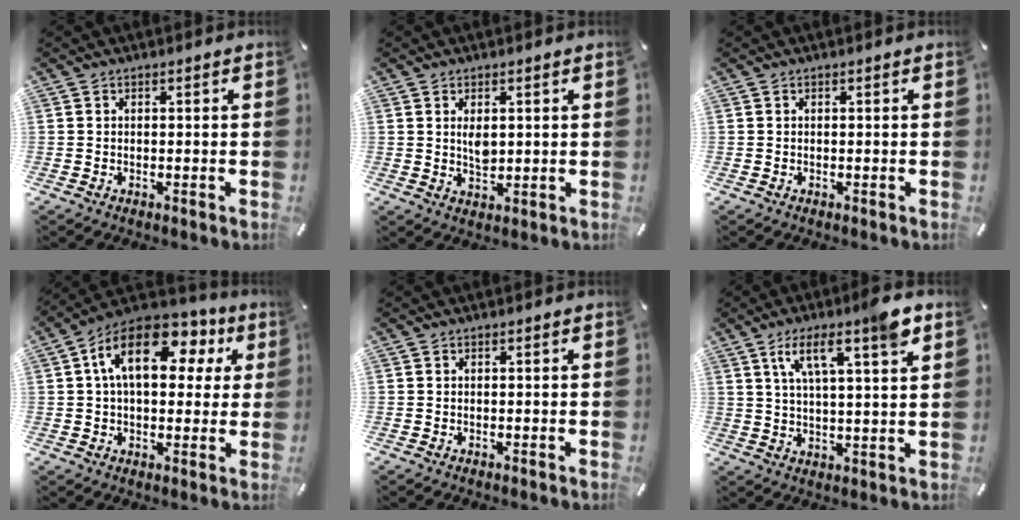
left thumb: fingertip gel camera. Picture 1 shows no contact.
{"total": 3.4, "force": [0.9, 2.1, 2.5], "torque": [-0.046, -0.005, 0.009]}
{"total": 0.0}
{"total": 16.7, "force": [5.8, 9.8, 12.2], "torque": [-0.204, -0.006, 0.098]}
{"total": 0.0}
{"total": 11.1, "force": [6.6, 2.4, 8.5], "torque": [-0.150, -0.019, 0.109]}